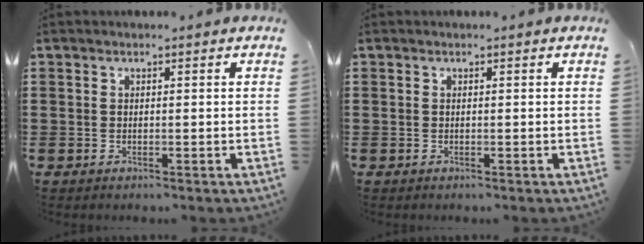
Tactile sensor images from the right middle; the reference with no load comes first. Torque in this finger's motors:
{"motor_torque": [0.00, 0.00, -0.01, 0.00]}